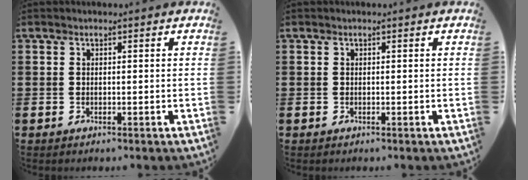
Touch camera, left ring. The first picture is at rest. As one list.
[{"total": 0.0}]